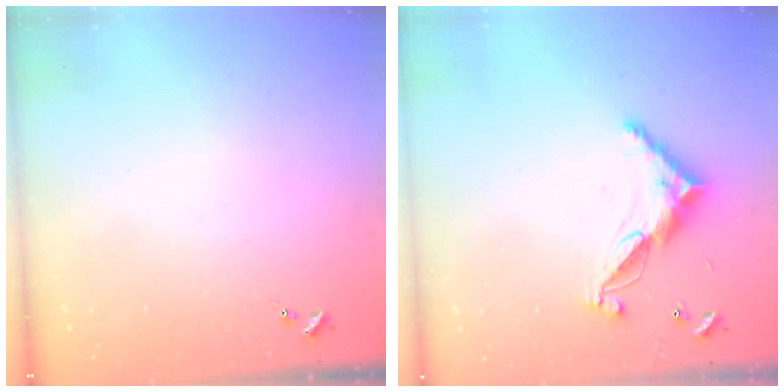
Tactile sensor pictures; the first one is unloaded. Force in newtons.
{"total": 11.6, "press": 11.6, "slide": 0.4}